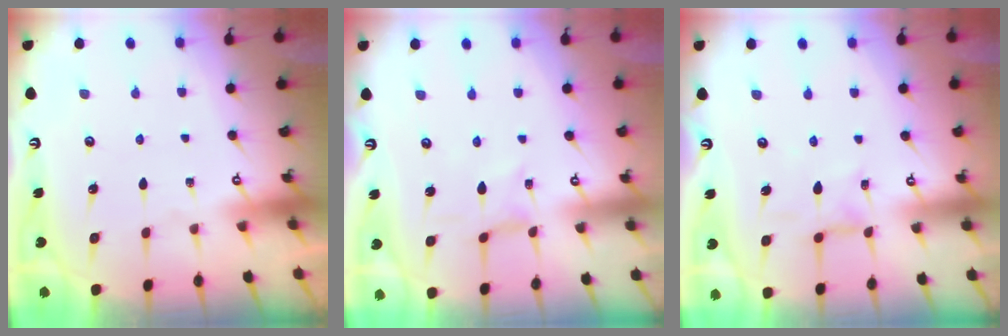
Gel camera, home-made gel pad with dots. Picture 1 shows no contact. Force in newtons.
{"total": 0.5, "press": 0.5, "slide": 0.0}
{"total": 1.9, "press": 1.9, "slide": 0.3}